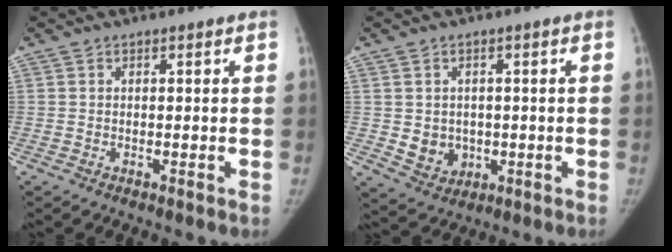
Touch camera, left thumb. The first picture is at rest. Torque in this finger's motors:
{"motor_torque": [-0.04, -0.09, 0.34, -0.26, 0.12]}